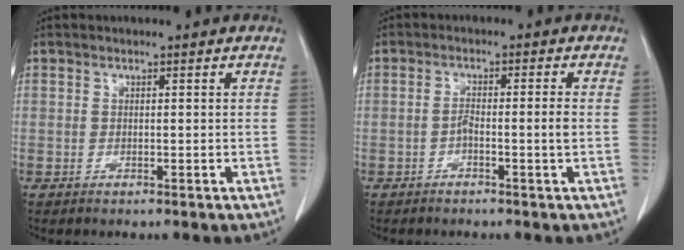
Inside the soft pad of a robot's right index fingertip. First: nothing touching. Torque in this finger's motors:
{"motor_torque": [-0.13, 0.19, 0.04, 0.00]}